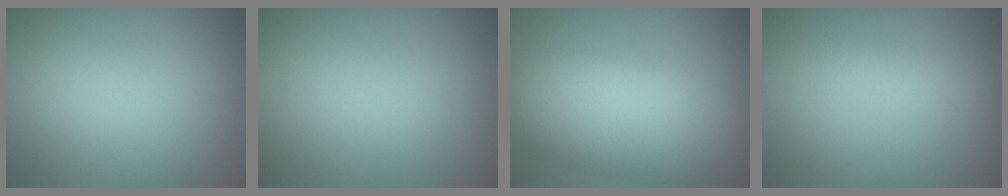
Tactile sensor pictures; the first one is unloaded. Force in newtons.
{"total": 0.0}
{"total": 8.9, "press": 8.9, "slide": 0.6}
{"total": 1.3, "press": 1.3, "slide": 0.1}